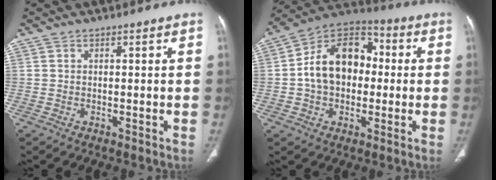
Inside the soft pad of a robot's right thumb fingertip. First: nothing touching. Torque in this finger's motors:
{"motor_torque": [1.88, 2.04, 1.46, -0.43, 0.14]}